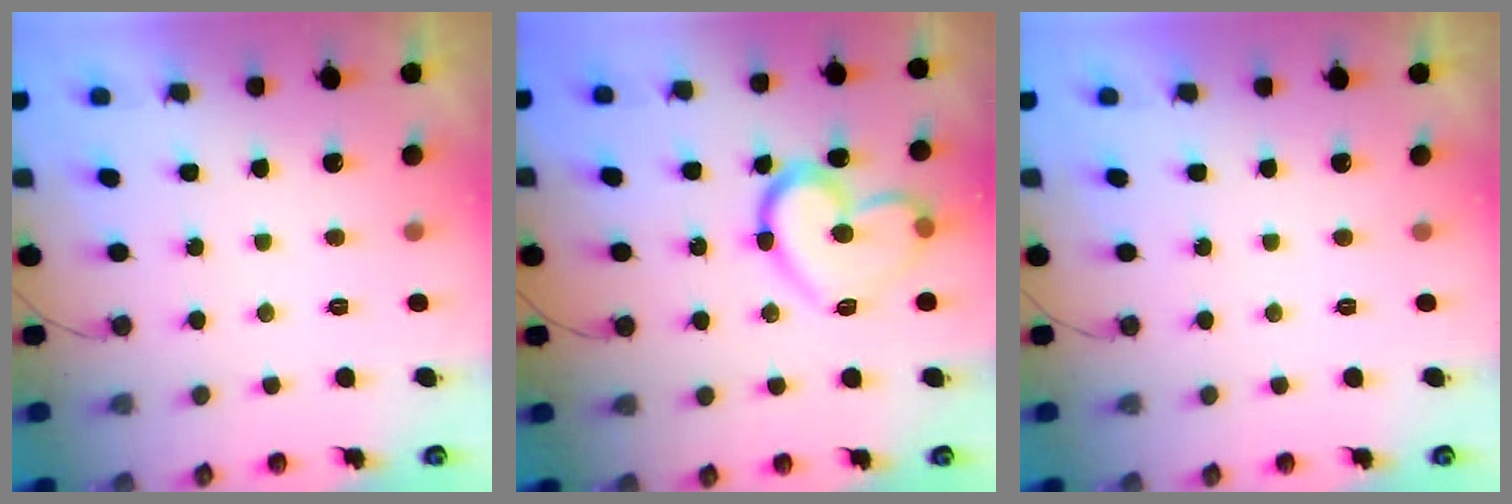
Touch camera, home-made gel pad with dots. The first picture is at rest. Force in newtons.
{"total": 15.8, "press": 15.8, "slide": 0.8}
{"total": 1.7, "press": 1.7, "slide": 0.1}